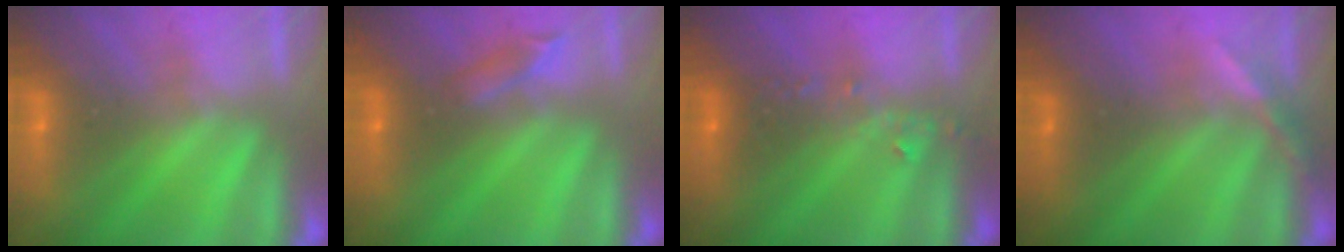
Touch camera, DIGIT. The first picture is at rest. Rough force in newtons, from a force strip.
{"total": 2.2}
{"total": 2.4}
{"total": 3.0}